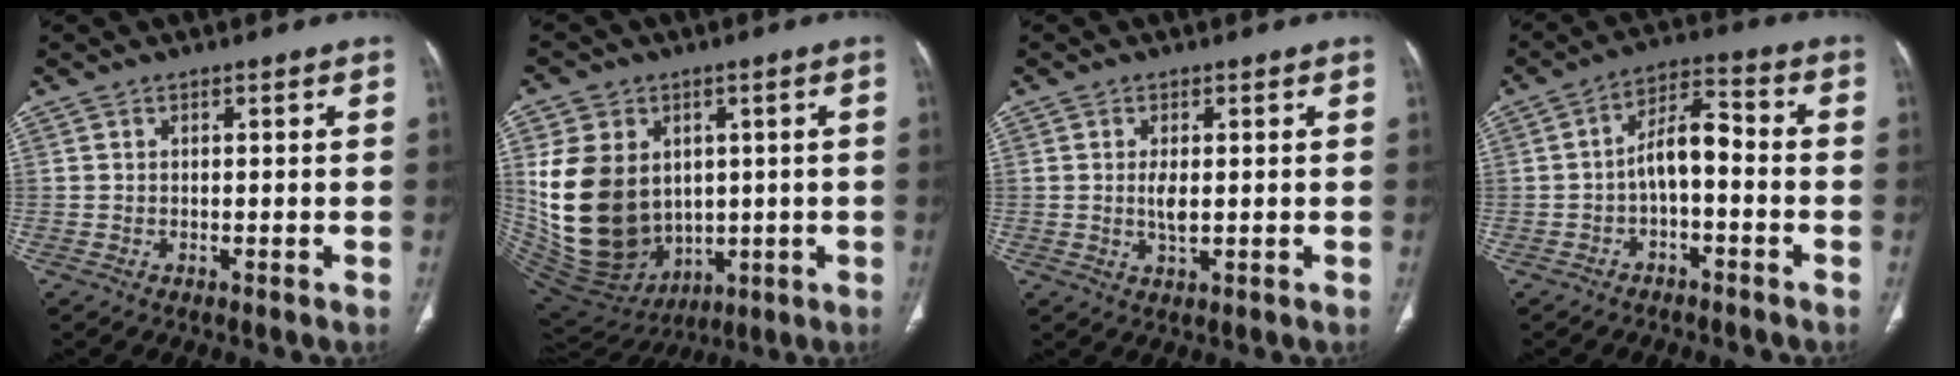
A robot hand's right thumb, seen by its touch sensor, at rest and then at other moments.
{"total": 20.8, "force": [2.0, 16.0, 13.1], "torque": [-0.237, -0.014, 0.073]}
{"total": 2.9, "force": [0.2, 1.1, 2.7], "torque": [-0.057, -0.007, 0.007]}
{"total": 7.2, "force": [-1.8, 3.4, 6.1], "torque": [-0.100, 0.044, -0.038]}